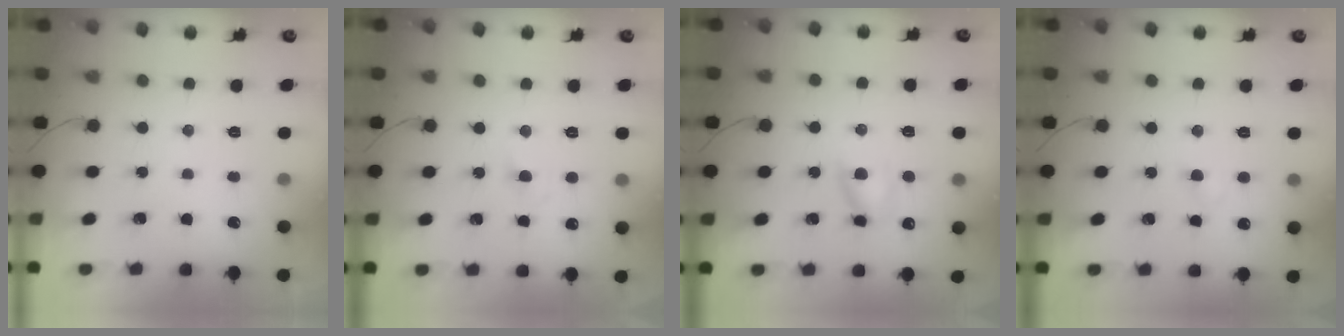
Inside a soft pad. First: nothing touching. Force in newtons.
{"total": 2.4, "press": 2.2, "slide": 0.9}
{"total": 7.2, "press": 7.0, "slide": 1.7}
{"total": 2.5, "press": 2.3, "slide": 1.0}